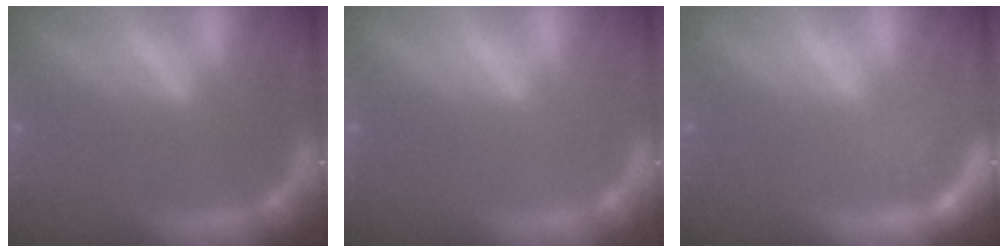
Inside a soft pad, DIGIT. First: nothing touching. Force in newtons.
{"total": 0.0}
{"total": 2.5}